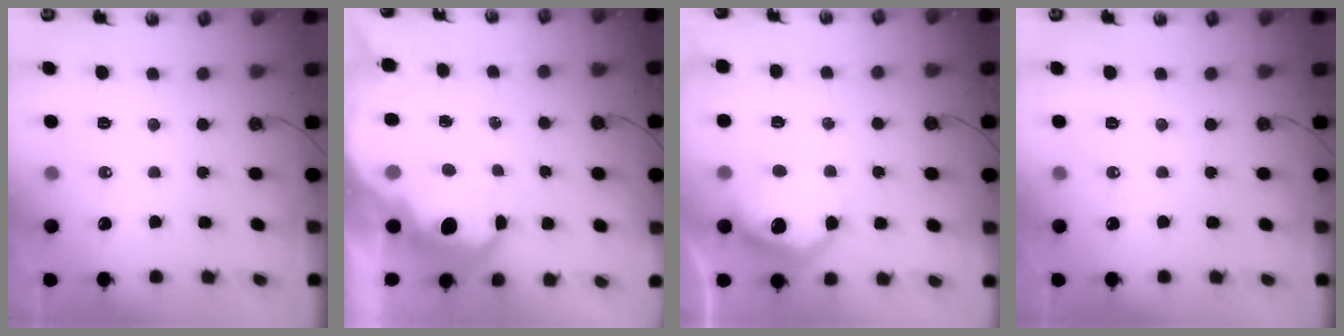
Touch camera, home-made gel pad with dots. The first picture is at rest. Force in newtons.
{"total": 10.9, "press": 10.8, "slide": 0.8}
{"total": 9.9, "press": 9.9, "slide": 0.7}
{"total": 0.0}